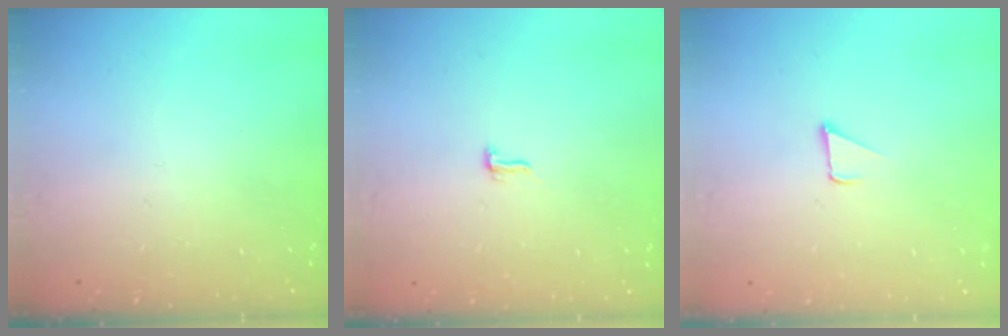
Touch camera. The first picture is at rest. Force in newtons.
{"total": 5.1, "press": 4.7, "slide": 2.0}
{"total": 1.7, "press": 1.7, "slide": 0.1}